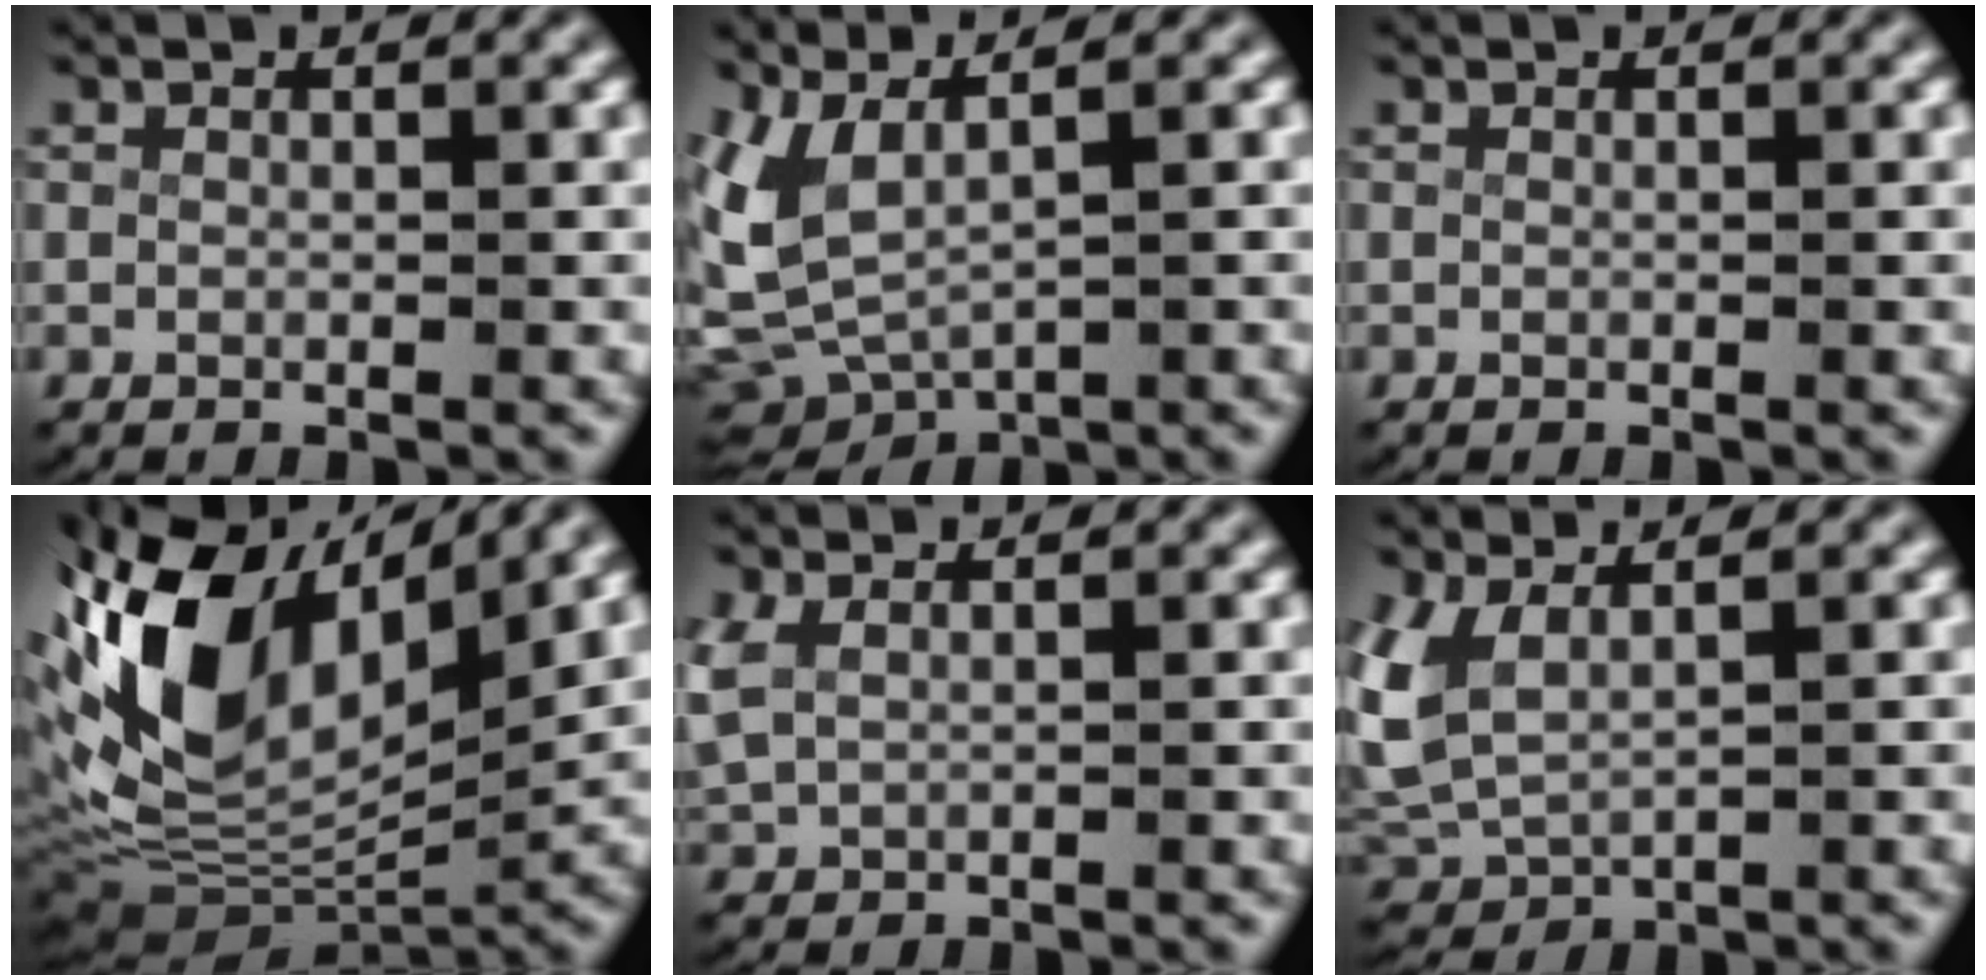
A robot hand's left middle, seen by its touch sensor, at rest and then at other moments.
{"total": 7.7, "force": [0.4, 6.2, 4.6], "torque": [-0.132, -0.024, 0.015]}
{"total": 0.0}
{"total": 15.2, "force": [3.3, 9.0, 11.8], "torque": [-0.253, -0.015, 0.063]}
{"total": 2.0, "force": [0.7, 1.5, 1.1], "torque": [-0.045, -0.006, 0.025]}
{"total": 5.3, "force": [0.9, 4.1, 3.2], "torque": [-0.112, -0.016, 0.032]}